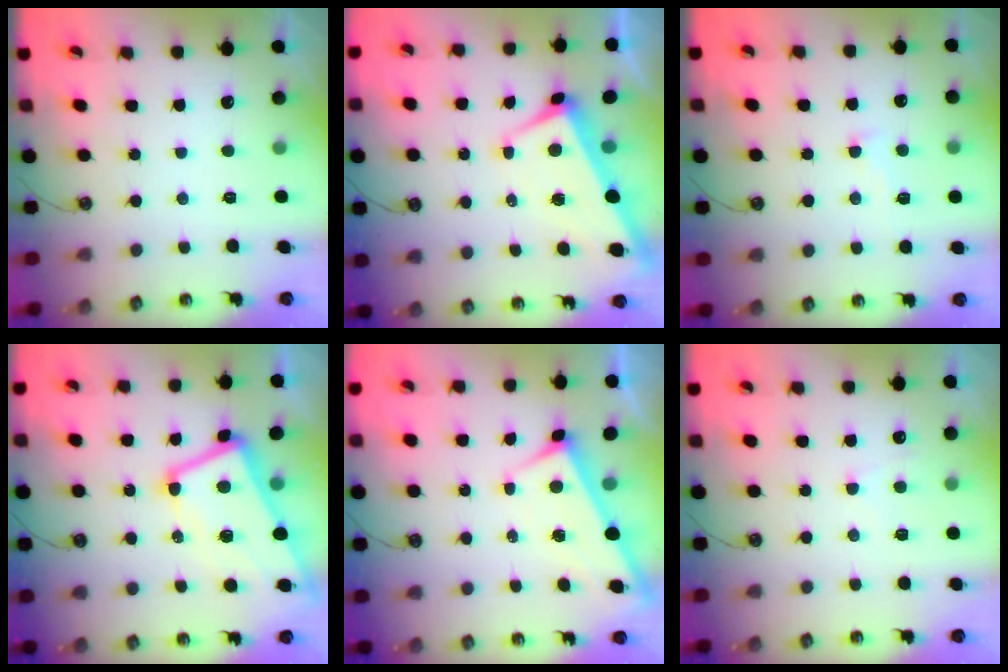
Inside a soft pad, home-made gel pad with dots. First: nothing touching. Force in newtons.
{"total": 1.7, "press": 1.4, "slide": 0.9}
{"total": 0.8, "press": 0.4, "slide": 0.7}
{"total": 6.1, "press": 6.0, "slide": 1.2}
{"total": 2.6, "press": 2.6, "slide": 0.4}
{"total": 4.5, "press": 4.5, "slide": 0.5}